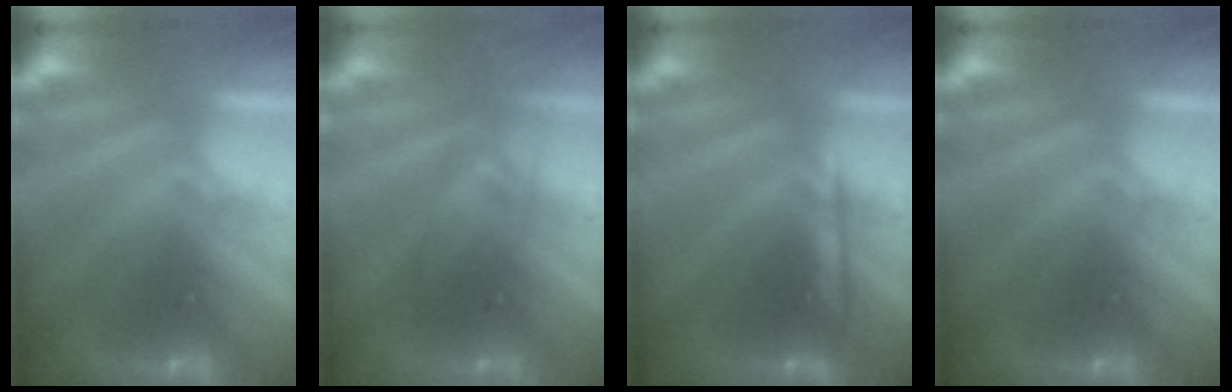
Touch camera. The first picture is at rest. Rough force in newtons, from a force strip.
{"total": 2.9}
{"total": 2.2}
{"total": 0.0}